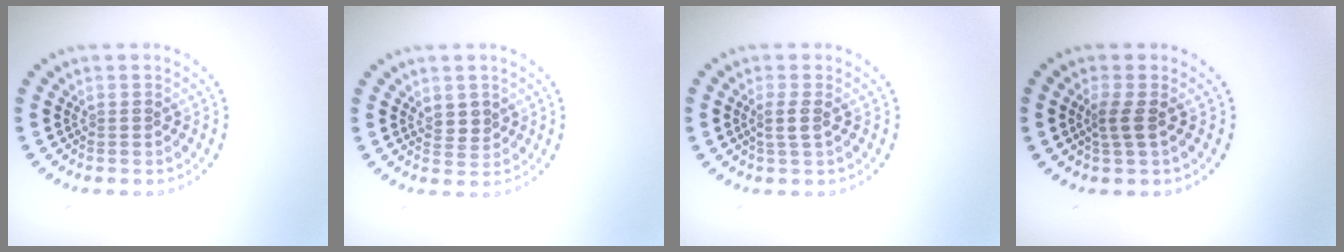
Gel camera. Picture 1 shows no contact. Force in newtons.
{"total": 1.5, "press": 1.3, "slide": 0.8}
{"total": 1.5, "press": 1.3, "slide": 0.8}
{"total": 1.6, "press": 1.3, "slide": 1.0}